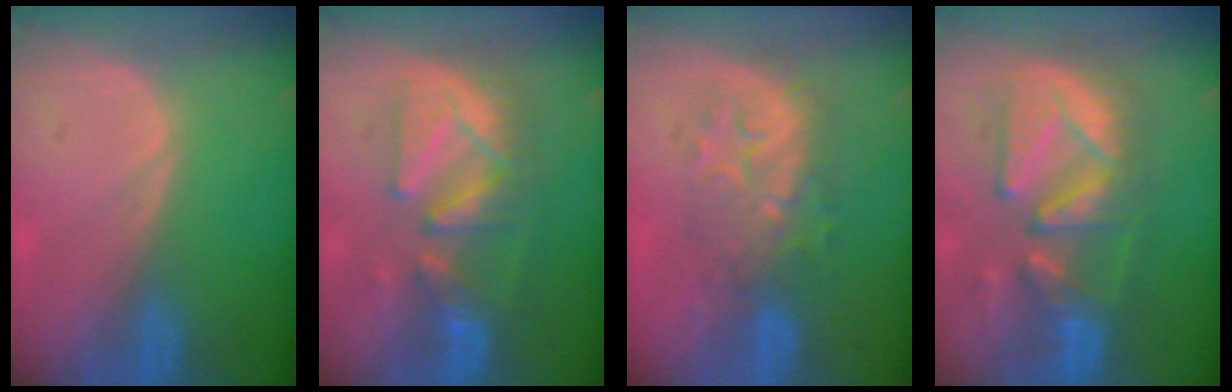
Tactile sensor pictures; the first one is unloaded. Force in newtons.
{"total": 8.9, "press": 8.8, "slide": 1.0}
{"total": 7.8, "press": 7.5, "slide": 2.1}
{"total": 11.1, "press": 10.7, "slide": 3.1}